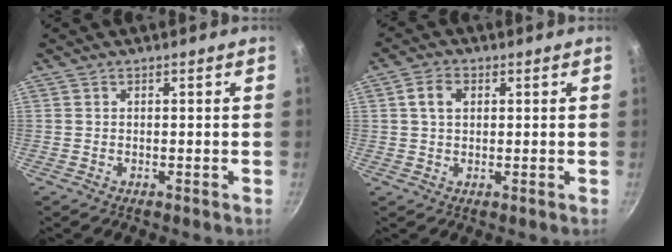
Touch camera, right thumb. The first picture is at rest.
{"total": 3.9, "force": [1.0, 2.8, 2.6], "torque": [-0.039, 0.006, 0.016]}